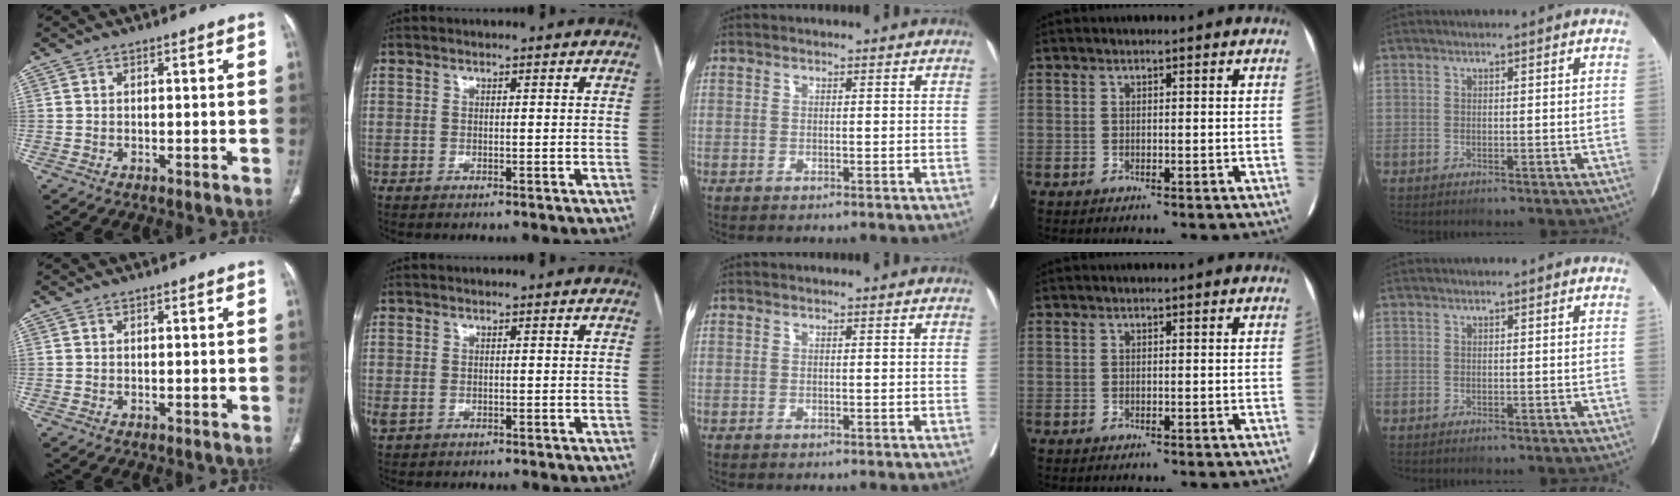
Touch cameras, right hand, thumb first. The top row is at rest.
{"index": {"total": 1.1, "force": [-0.1, 0.9, 0.7], "torque": [-0.018, -0.001, 0.004]}}